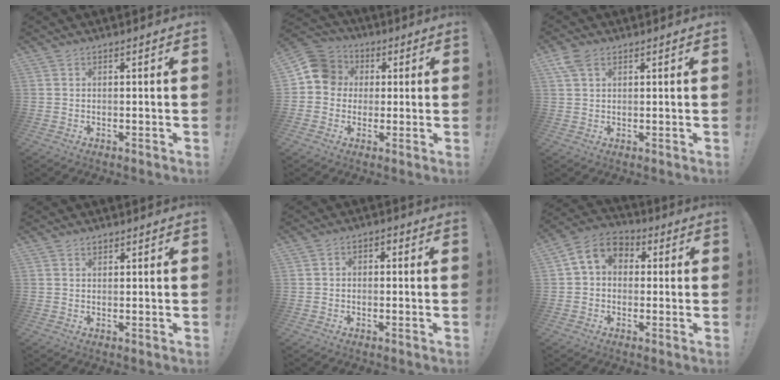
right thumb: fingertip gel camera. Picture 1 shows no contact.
{"total": 10.2, "force": [1.2, 9.6, 3.4], "torque": [-0.045, 0.011, 0.027]}
{"total": 4.7, "force": [2.5, 2.7, 2.9], "torque": [-0.053, -0.003, 0.050]}
{"total": 1.0, "force": [0.7, 0.6, 0.2], "torque": [0.000, -0.003, 0.014]}
{"total": 2.4, "force": [-1.5, 1.5, 1.0], "torque": [-0.015, 0.013, -0.030]}
{"total": 8.6, "force": [1.6, 6.7, 5.1], "torque": [-0.092, 0.008, 0.036]}